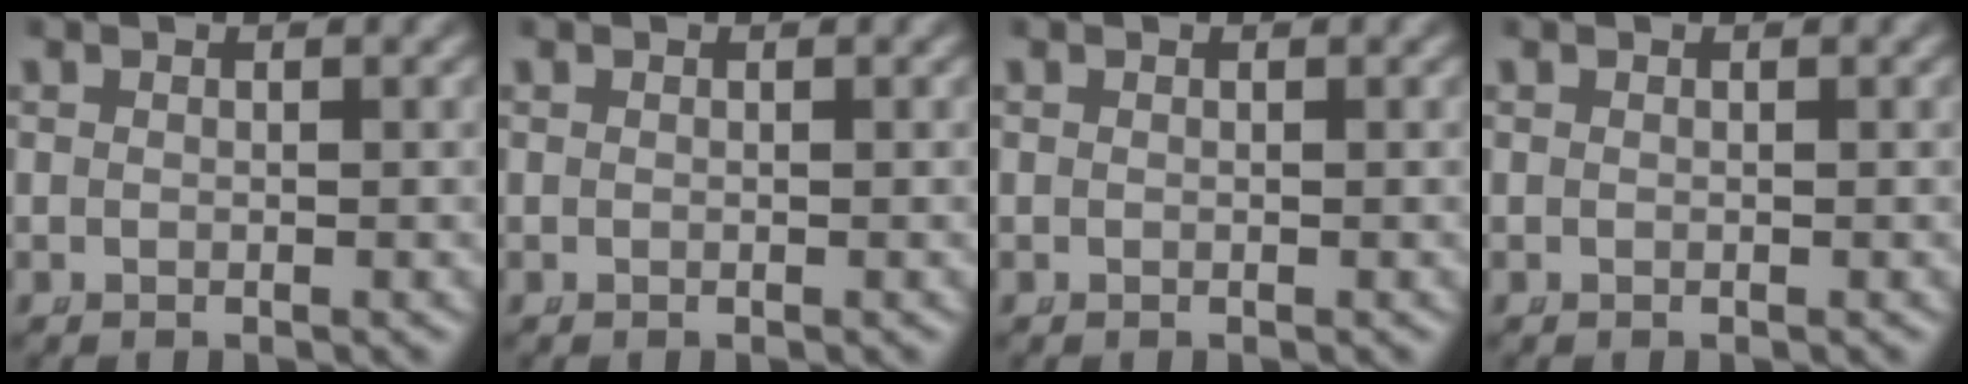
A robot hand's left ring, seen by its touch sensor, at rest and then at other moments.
{"total": 0.0}
{"total": 0.0}
{"total": 0.0}